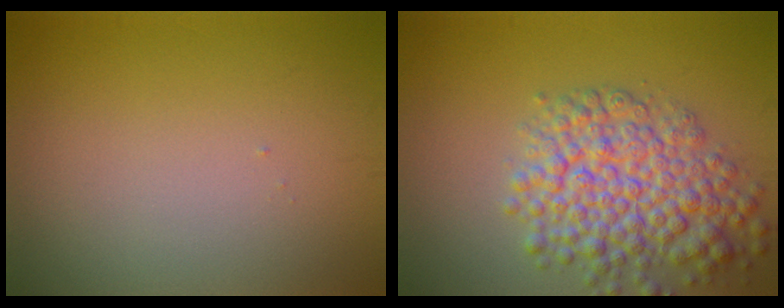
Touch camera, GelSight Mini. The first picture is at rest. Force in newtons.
{"total": 7.0, "press": 7.0, "slide": 0.3}